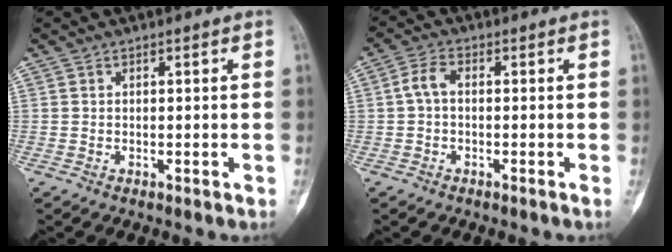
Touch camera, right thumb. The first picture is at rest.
{"total": 3.3, "force": [-0.3, 1.5, 2.9], "torque": [-0.062, 0.008, -0.014]}